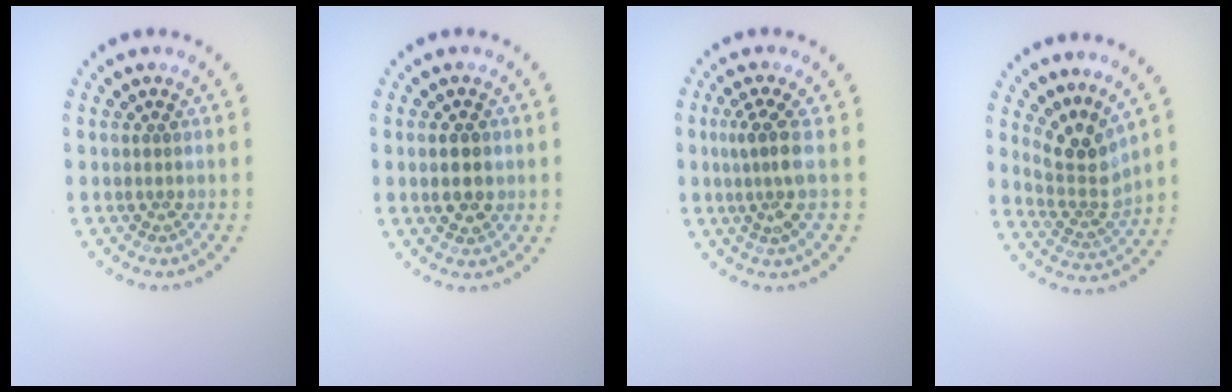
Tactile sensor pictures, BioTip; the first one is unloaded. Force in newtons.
{"total": 2.4, "press": 2.4, "slide": 0.3}
{"total": 2.7, "press": 2.0, "slide": 1.9}
{"total": 3.5, "press": 2.5, "slide": 2.6}